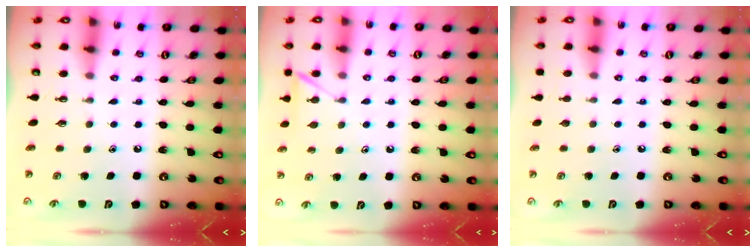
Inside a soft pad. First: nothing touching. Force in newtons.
{"total": 7.9, "press": 7.8, "slide": 0.7}
{"total": 0.0}